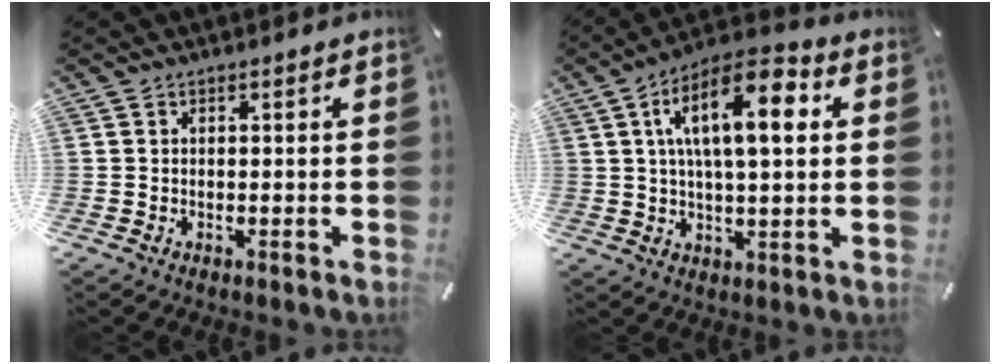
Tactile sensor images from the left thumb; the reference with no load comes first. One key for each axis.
{"total": 14.7, "fx": 4.7, "fy": 5.9, "fz": 12.6, "tx": -0.205, "ty": -0.006, "tz": 0.074}